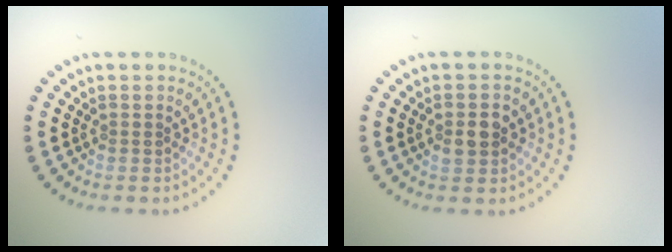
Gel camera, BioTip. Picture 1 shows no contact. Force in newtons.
{"total": 2.5, "press": 2.5, "slide": 0.1}